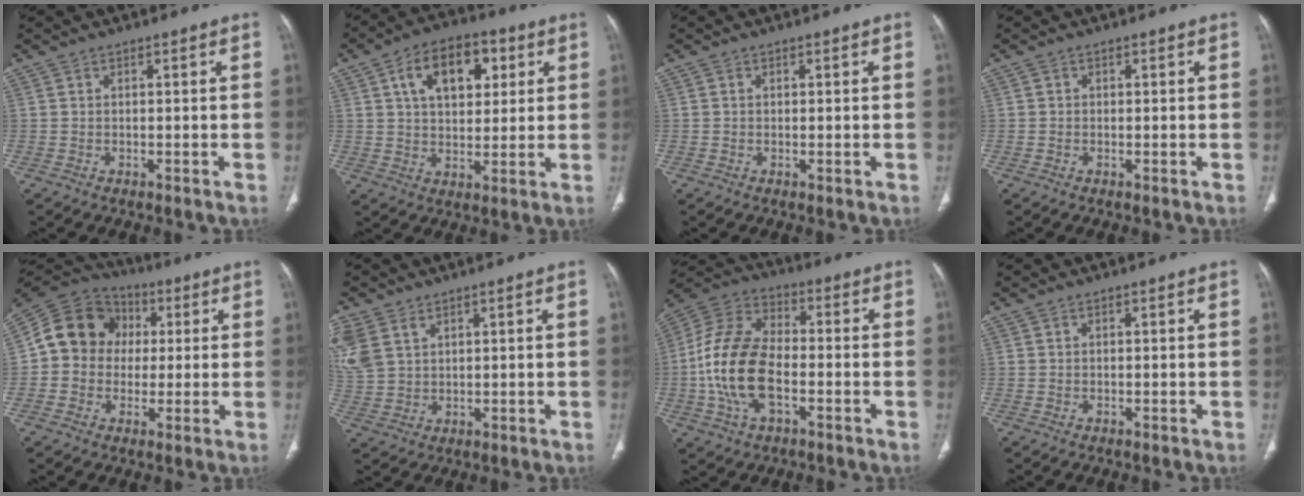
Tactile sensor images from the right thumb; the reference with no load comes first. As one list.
[{"total": 13.2, "force": [4.6, 8.0, 9.4], "torque": [-0.115, 0.001, 0.071]}, {"total": 0.0}, {"total": 0.0}, {"total": 13.5, "force": [1.4, 12.0, 6.0], "torque": [-0.087, 0.028, 0.012]}, {"total": 8.6, "force": [4.3, 5.7, 4.9], "torque": [-0.125, -0.001, 0.100]}, {"total": 15.8, "force": [-3.4, 9.1, 12.5], "torque": [-0.252, 0.028, -0.066]}, {"total": 0.0}]